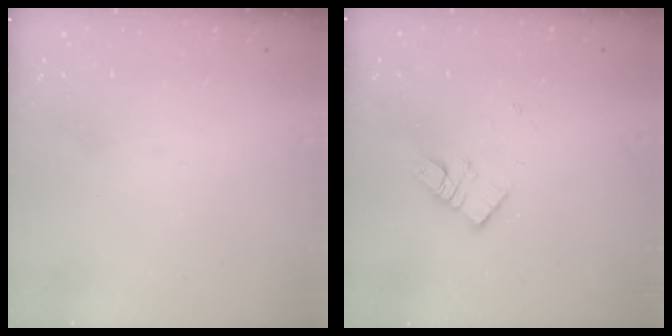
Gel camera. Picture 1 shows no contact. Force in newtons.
{"total": 8.1, "press": 8.1, "slide": 0.4}